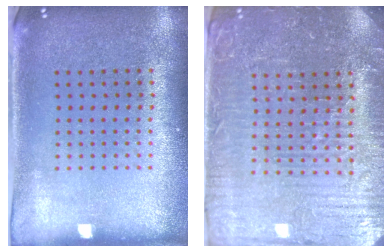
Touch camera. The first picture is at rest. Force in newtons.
{"total": 4.5, "press": 4.3, "slide": 1.2}